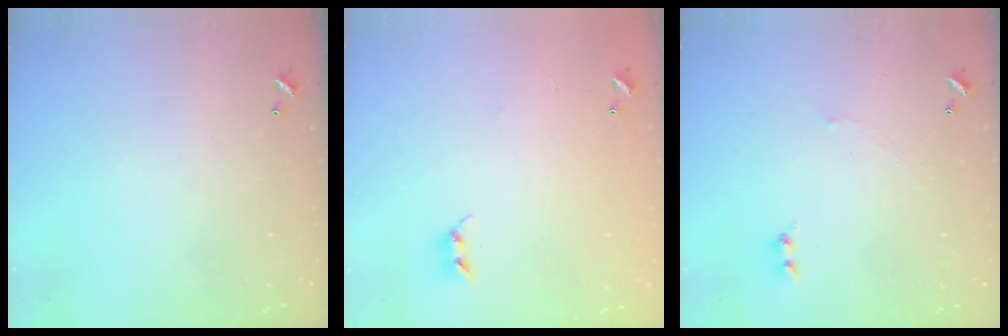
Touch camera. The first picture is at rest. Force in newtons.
{"total": 7.8, "press": 7.8, "slide": 0.4}
{"total": 2.6, "press": 2.6, "slide": 0.6}